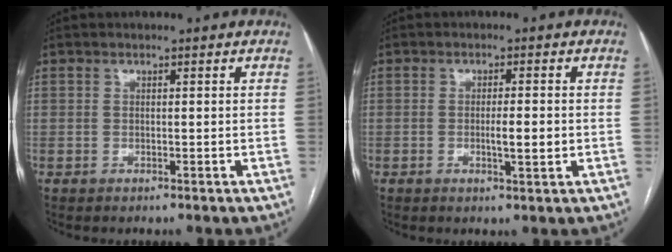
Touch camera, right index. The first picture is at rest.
{"total": 3.4, "force": [-0.5, 0.4, 3.4], "torque": [-0.057, -0.003, -0.007]}